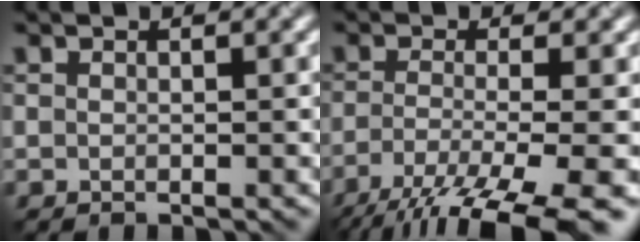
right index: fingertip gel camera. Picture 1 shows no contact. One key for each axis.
{"total": 10.0, "fx": -6.8, "fy": 2.5, "fz": 6.9, "tx": -0.135, "ty": -0.023, "tz": -0.103}